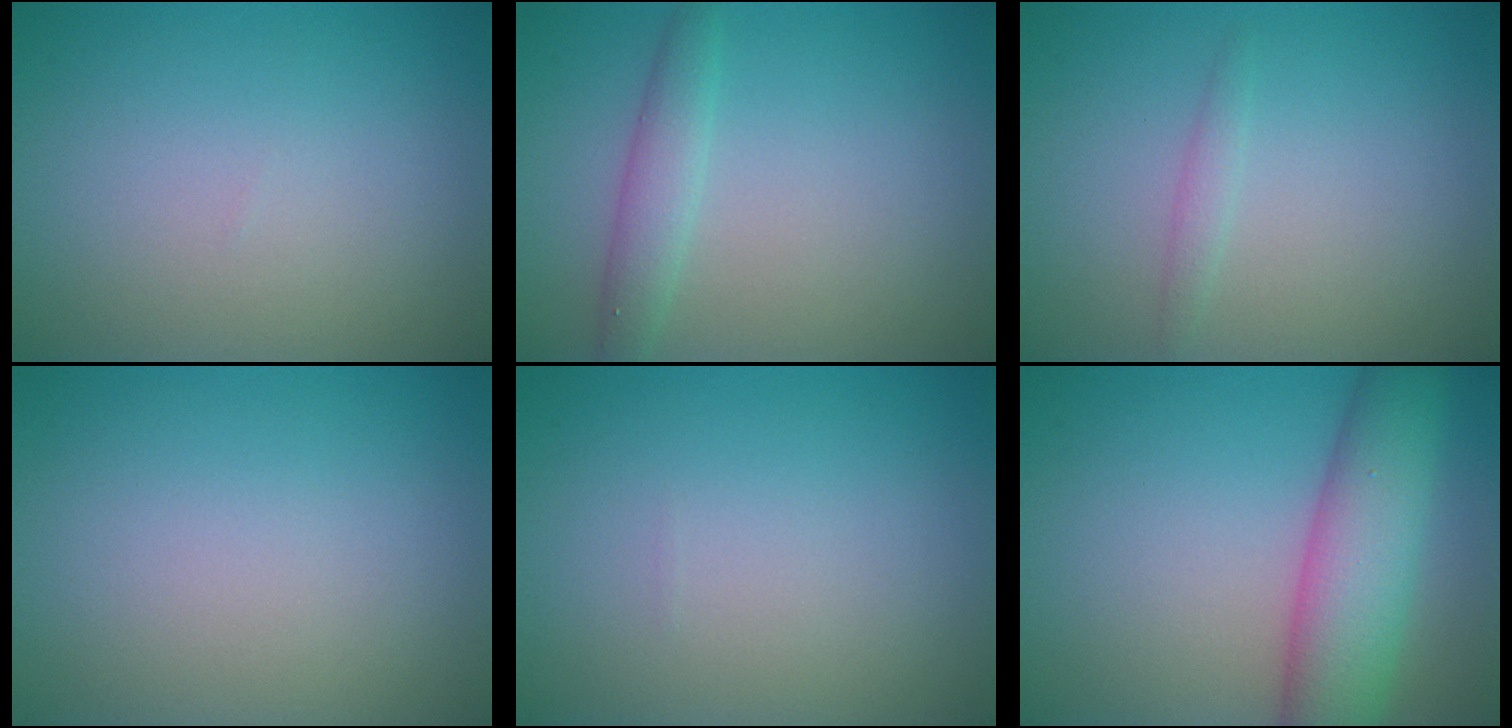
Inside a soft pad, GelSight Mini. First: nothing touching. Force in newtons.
{"total": 2.3, "press": 2.3, "slide": 0.1}
{"total": 0.9, "press": 0.9, "slide": 0.1}
{"total": 0.0}
{"total": 0.0}
{"total": 7.7, "press": 7.6, "slide": 0.3}